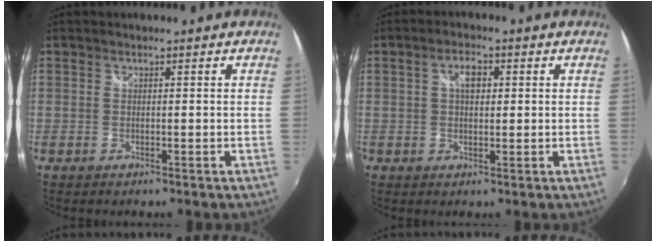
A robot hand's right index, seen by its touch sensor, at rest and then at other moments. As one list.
[{"total": 3.6, "force": [1.0, 1.9, 2.9], "torque": [-0.050, 0.013, 0.021]}]